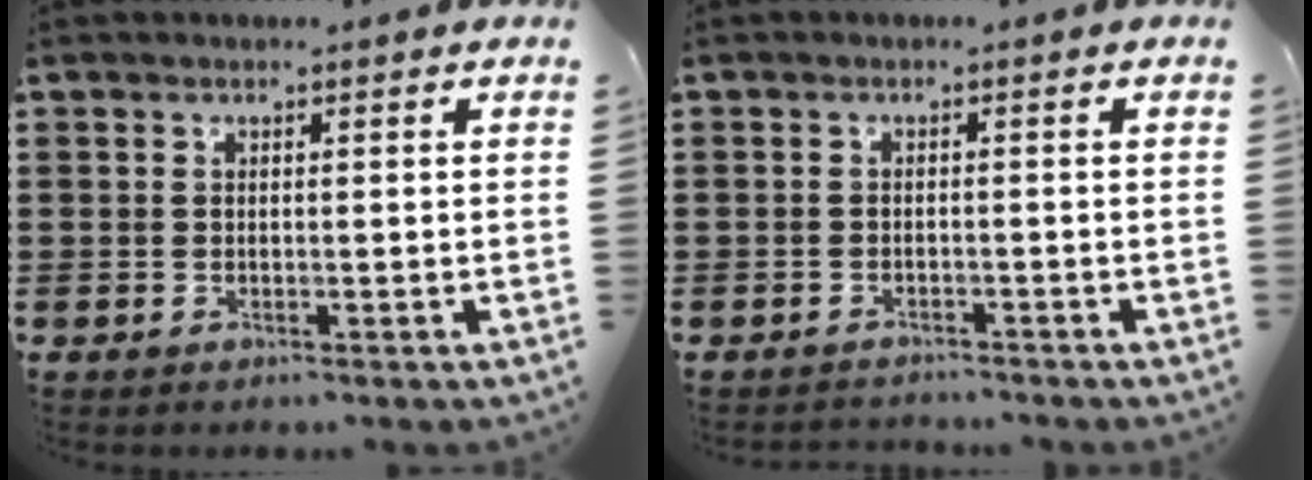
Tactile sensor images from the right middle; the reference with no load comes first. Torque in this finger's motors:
{"motor_torque": [-1.43, 0.51, -0.81, -0.19]}